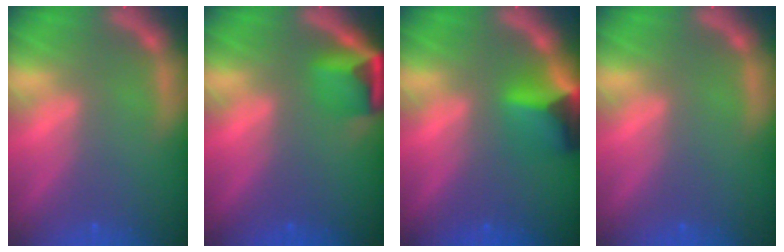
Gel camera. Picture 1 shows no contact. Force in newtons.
{"total": 4.4}
{"total": 5.4}
{"total": 0.0}